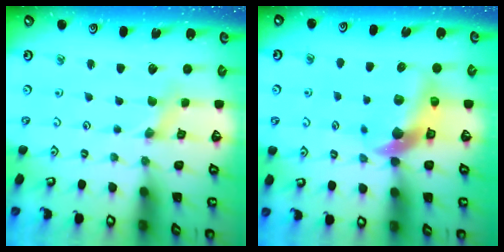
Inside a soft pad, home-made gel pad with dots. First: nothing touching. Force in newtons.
{"total": 10.0, "press": 9.9, "slide": 1.6}